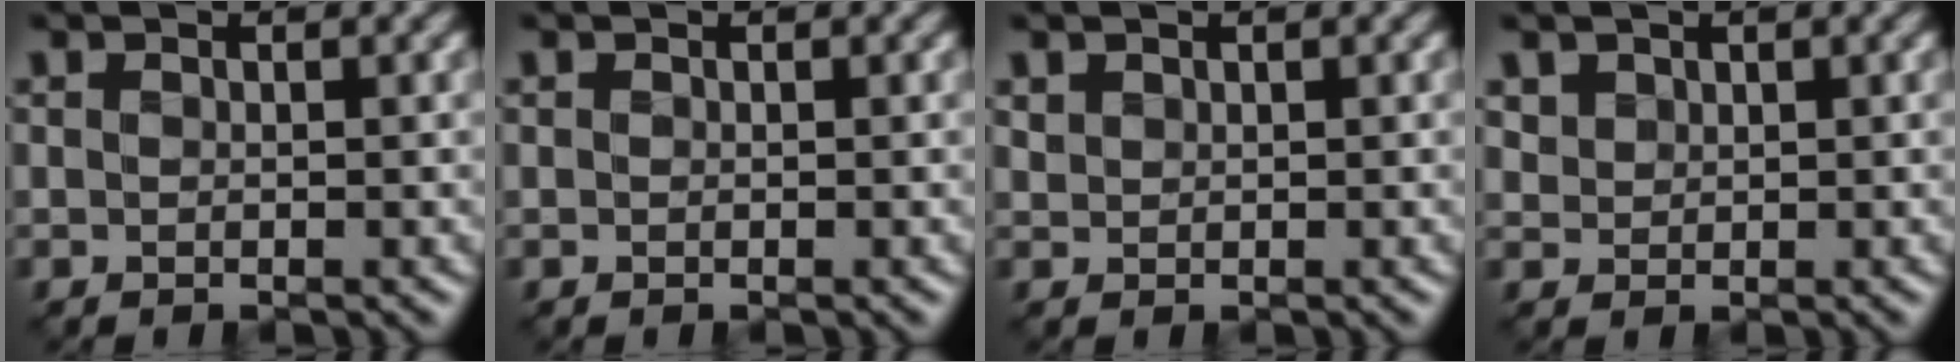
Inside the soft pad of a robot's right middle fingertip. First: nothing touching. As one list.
[{"total": 0.0}, {"total": 0.8, "force": [0.7, 0.4, 0.0], "torque": [-0.006, 0.000, 0.018]}, {"total": 1.5, "force": [1.0, 1.1, 0.2], "torque": [-0.015, -0.007, 0.031]}]